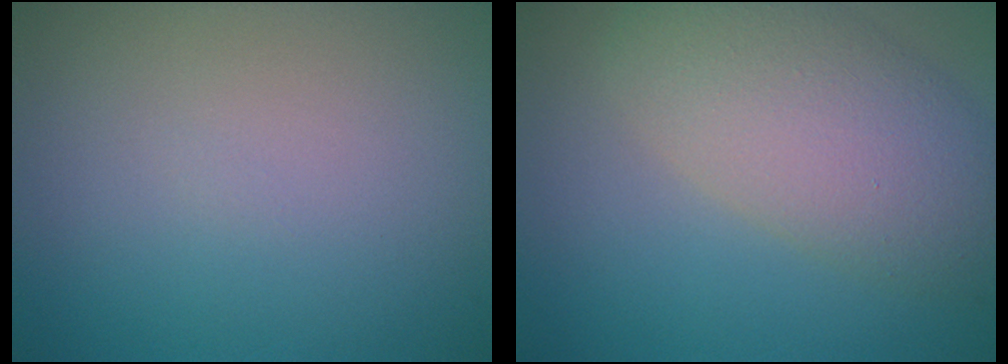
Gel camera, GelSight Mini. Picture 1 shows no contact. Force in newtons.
{"total": 6.7, "press": 6.7, "slide": 0.4}